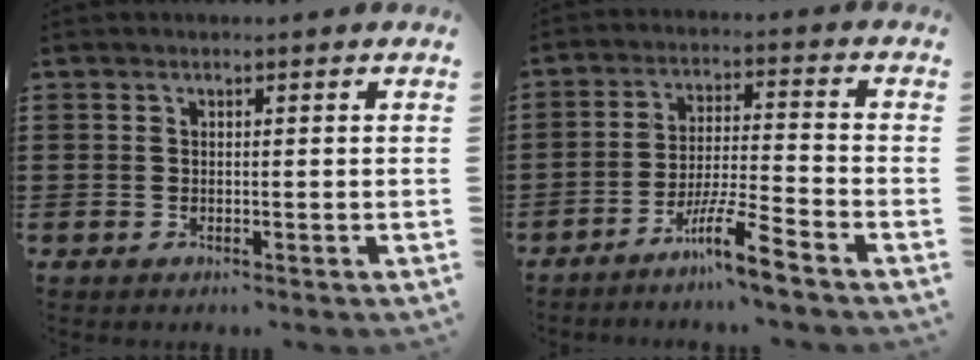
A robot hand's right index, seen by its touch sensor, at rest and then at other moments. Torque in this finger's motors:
{"motor_torque": [1.11, -0.06, 0.46, 0.04]}